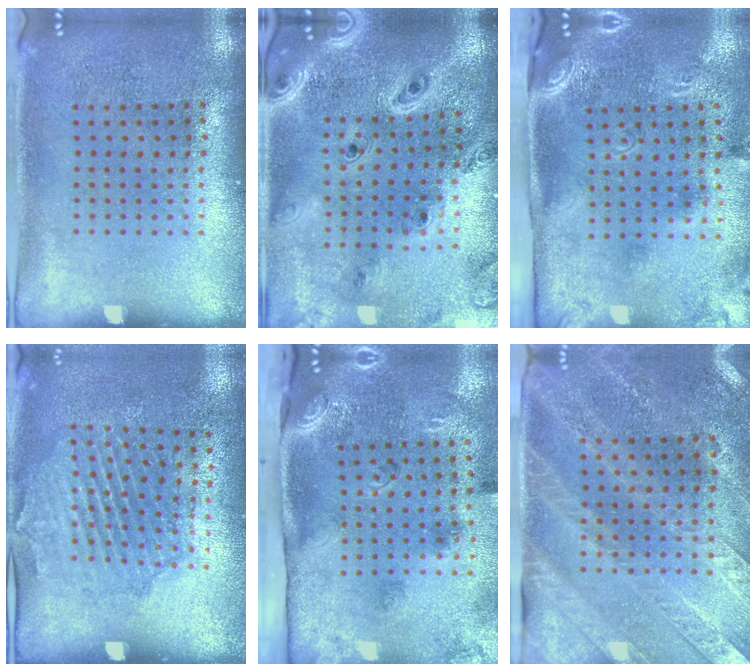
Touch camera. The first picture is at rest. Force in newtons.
{"total": 2.3, "press": 2.1, "slide": 1.0}
{"total": 2.8, "press": 1.9, "slide": 2.0}
{"total": 1.6, "press": 1.4, "slide": 0.8}
{"total": 3.2, "press": 2.0, "slide": 2.5}
{"total": 2.7, "press": 2.5, "slide": 1.0}